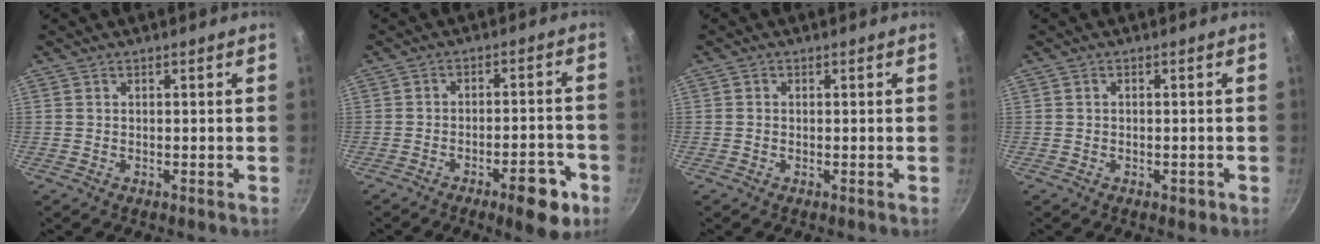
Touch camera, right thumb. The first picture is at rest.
{"total": 9.2, "force": [-4.9, 3.1, 7.2], "torque": [-0.075, 0.033, -0.059]}
{"total": 0.0}
{"total": 1.4, "force": [-0.7, 0.8, 1.0], "torque": [-0.015, 0.004, -0.008]}